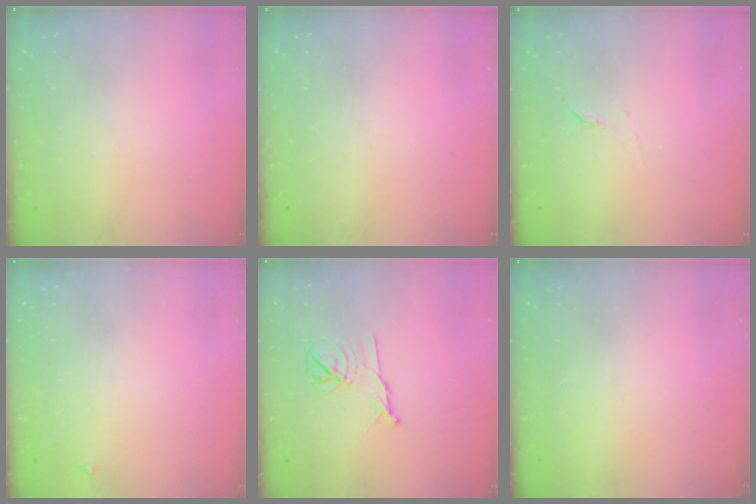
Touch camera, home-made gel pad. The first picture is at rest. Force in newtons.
{"total": 0.0}
{"total": 3.8, "press": 3.7, "slide": 0.6}
{"total": 3.3, "press": 3.3, "slide": 0.4}
{"total": 11.3, "press": 11.3, "slide": 0.5}
{"total": 1.7, "press": 1.7, "slide": 0.1}